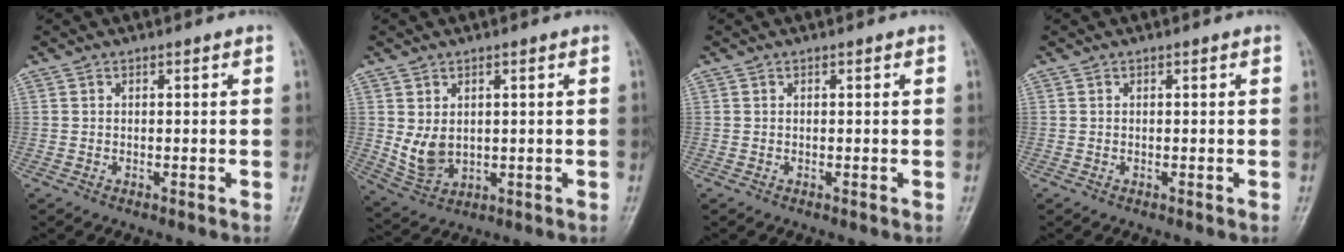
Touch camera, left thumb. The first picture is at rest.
{"total": 5.8, "force": [0.7, 4.2, 3.9], "torque": [-0.058, -0.011, 0.031]}
{"total": 0.0}
{"total": 0.0}